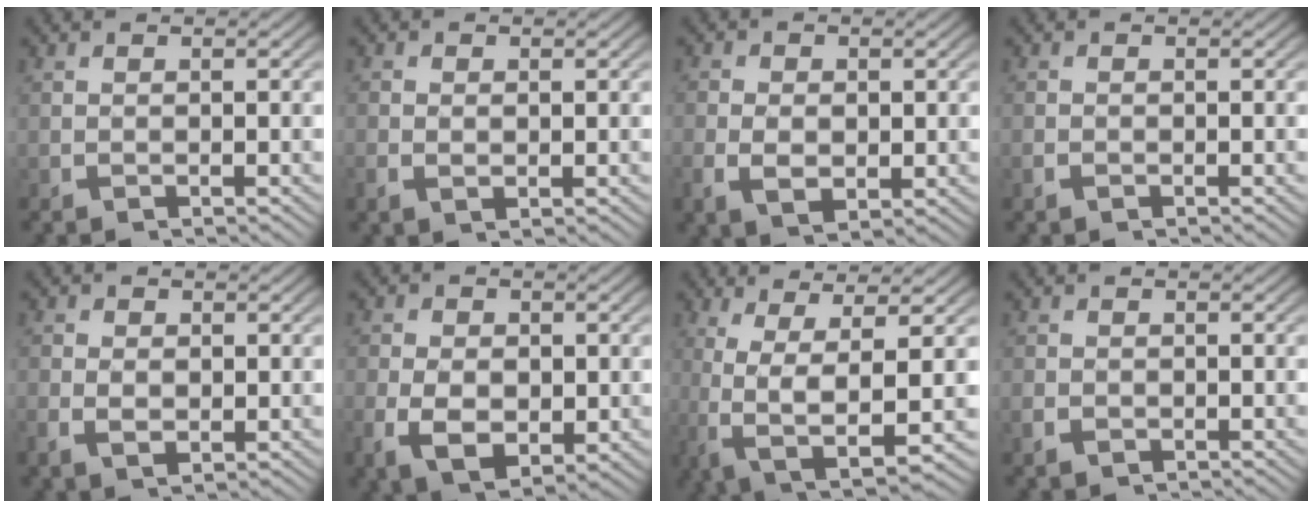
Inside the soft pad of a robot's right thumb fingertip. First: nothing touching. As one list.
[{"total": 1.1, "force": [0.1, 0.8, 0.8], "torque": [-0.022, -0.009, 0.009]}, {"total": 3.4, "force": [-0.4, 2.5, 2.3], "torque": [-0.051, -0.020, 0.006]}, {"total": 0.5, "force": [-0.4, 0.3, 0.3], "torque": [-0.010, -0.003, -0.007]}, {"total": 2.3, "force": [-0.1, 1.7, 1.5], "torque": [-0.036, -0.015, 0.009]}, {"total": 6.1, "force": [-1.2, 4.3, 4.2], "torque": [-0.090, -0.031, -0.004]}, {"total": 8.5, "force": [-1.8, 3.6, 7.5], "torque": [-0.160, -0.035, -0.002]}, {"total": 1.2, "force": [-0.6, 0.9, 0.6], "torque": [-0.014, -0.003, -0.010]}]